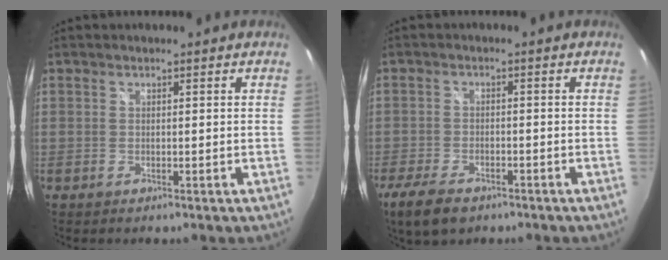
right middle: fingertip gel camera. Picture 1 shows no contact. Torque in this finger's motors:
{"motor_torque": [0.71, -0.63, 0.05, 0.03]}